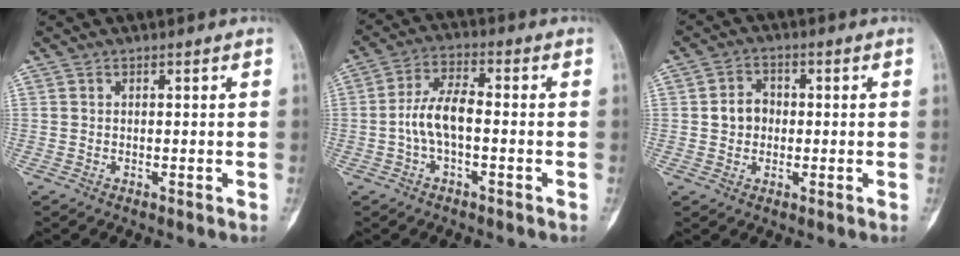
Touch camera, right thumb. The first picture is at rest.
{"total": 7.2, "force": [-1.2, 3.1, 6.4], "torque": [-0.128, 0.026, -0.031]}
{"total": 4.8, "force": [0.0, 4.1, 2.5], "torque": [-0.025, 0.012, -0.005]}